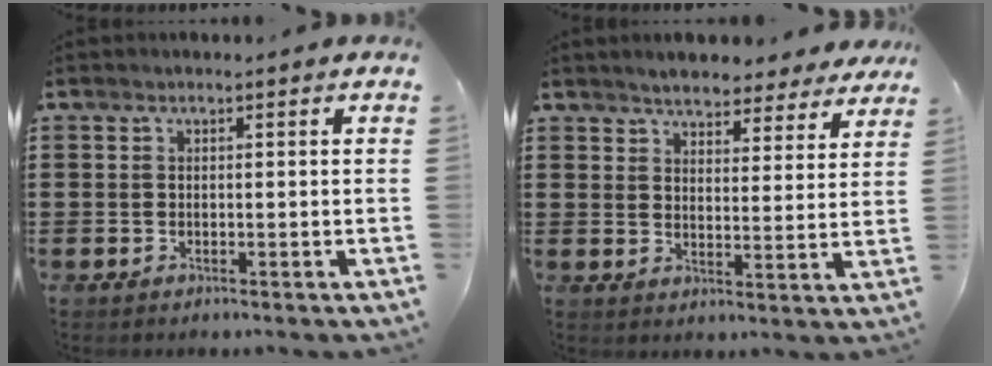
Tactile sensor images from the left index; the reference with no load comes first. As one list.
[{"total": 4.6, "force": [4.5, 0.8, 0.6], "torque": [-0.031, -0.015, 0.082]}]